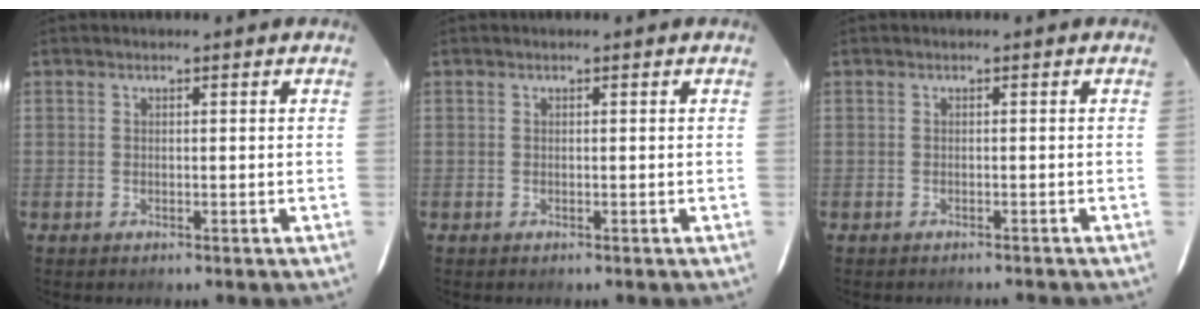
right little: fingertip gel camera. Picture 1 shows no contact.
{"total": 0.0}
{"total": 2.2, "force": [-2.1, 0.4, 0.7], "torque": [-0.019, -0.008, -0.028]}